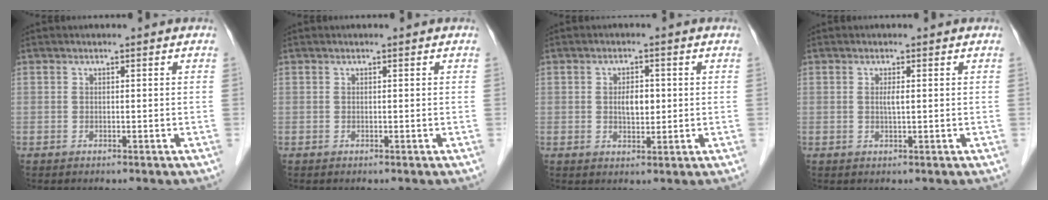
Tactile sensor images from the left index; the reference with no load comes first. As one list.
[{"total": 0.0}, {"total": 3.2, "force": [-0.2, 1.6, 2.7], "torque": [-0.046, -0.002, -0.002]}, {"total": 1.2, "force": [-0.3, 0.0, 1.1], "torque": [-0.026, -0.006, -0.005]}]